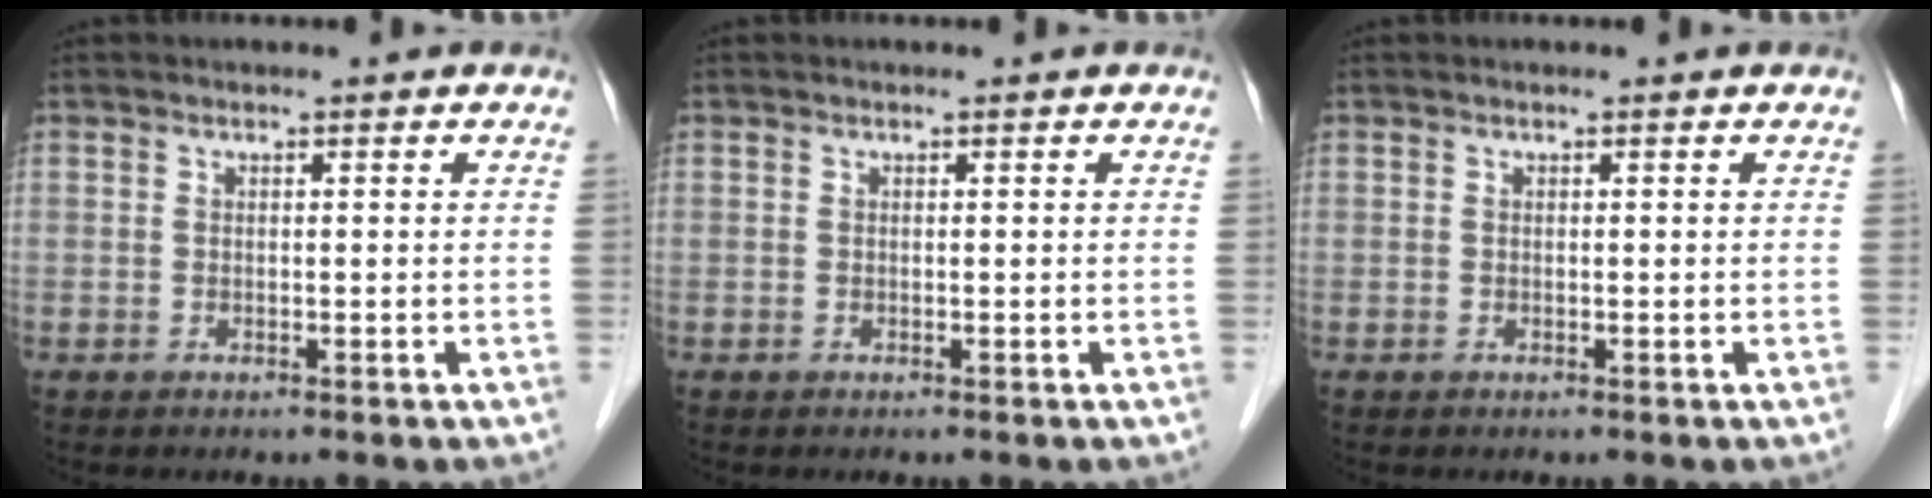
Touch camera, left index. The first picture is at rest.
{"total": 0.0}
{"total": 0.0}